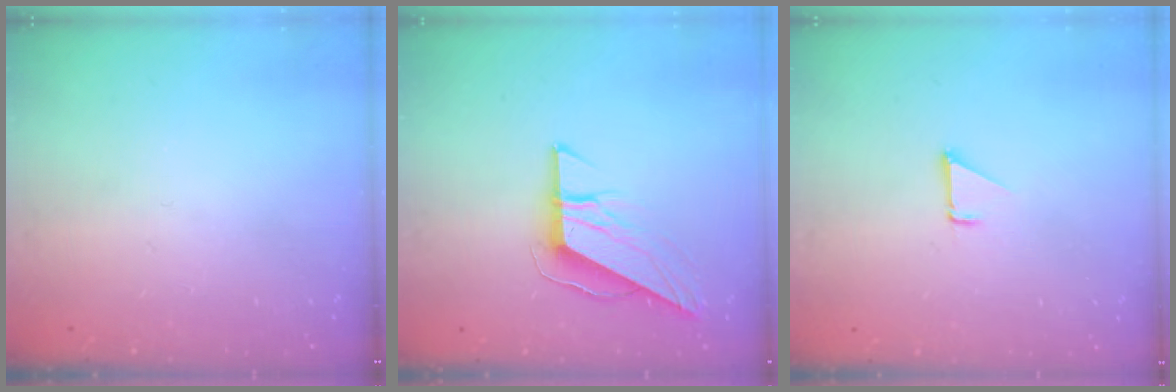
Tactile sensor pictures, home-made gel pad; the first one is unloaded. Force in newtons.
{"total": 9.2, "press": 9.2, "slide": 0.6}
{"total": 1.5, "press": 1.5, "slide": 0.1}